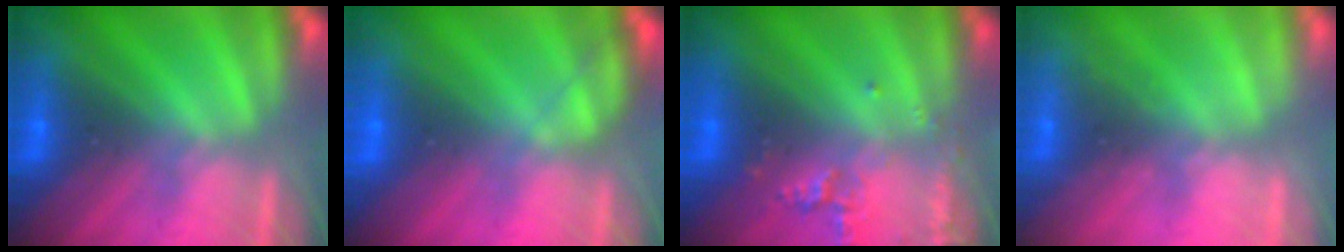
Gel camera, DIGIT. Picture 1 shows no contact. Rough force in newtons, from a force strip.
{"total": 1.7}
{"total": 2.4}
{"total": 2.1}